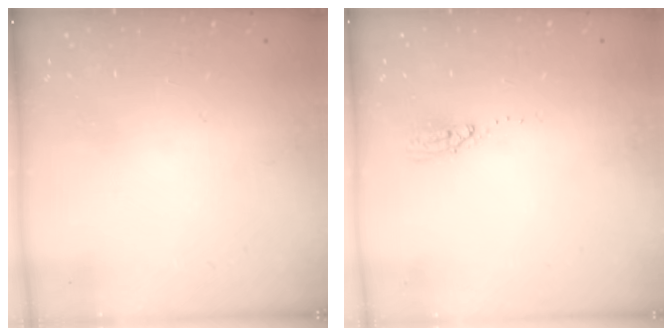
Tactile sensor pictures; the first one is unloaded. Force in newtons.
{"total": 3.5, "press": 3.5, "slide": 0.4}